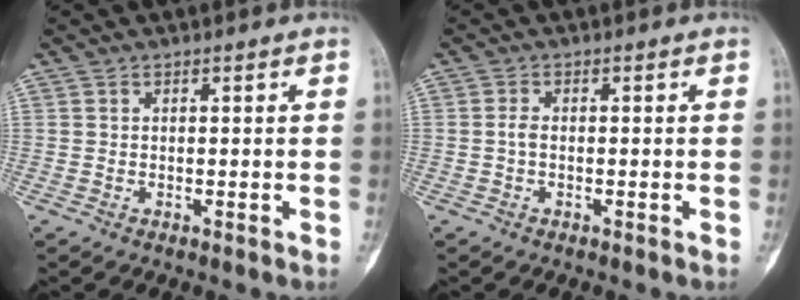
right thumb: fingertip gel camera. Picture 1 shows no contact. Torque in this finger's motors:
{"motor_torque": [-0.04, 0.10, 0.41, -0.05, 0.02]}